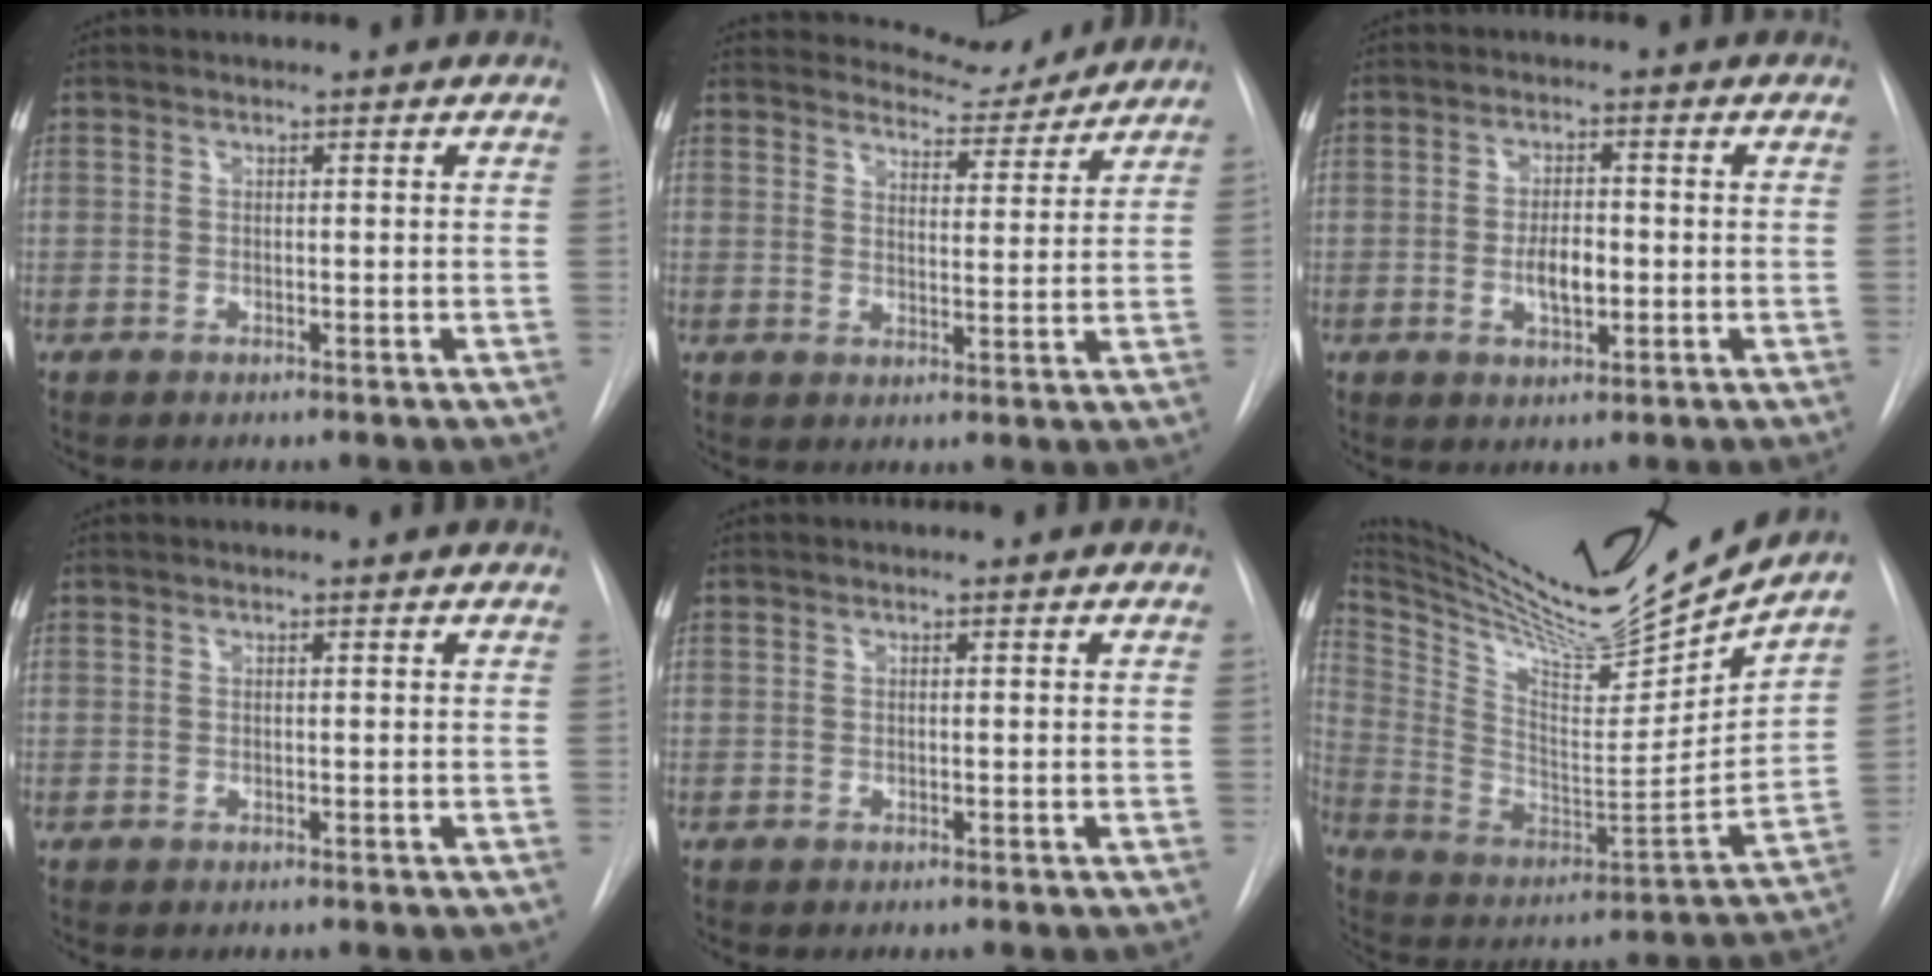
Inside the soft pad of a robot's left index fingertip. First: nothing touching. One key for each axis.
{"total": 6.7, "fx": 6.6, "fy": 1.4, "fz": 0.1, "tx": 0.001, "ty": -0.014, "tz": 0.088}
{"total": 4.3, "fx": -1.5, "fy": 1.7, "fz": 3.7, "tx": -0.062, "ty": -0.006, "tz": -0.020}
{"total": 0.6, "fx": 0.5, "fy": -0.1, "fz": 0.4, "tx": -0.007, "ty": 0.006, "tz": 0.005}
{"total": 0.0}
{"total": 24.9, "fx": 22.6, "fy": 1.3, "fz": 10.6, "tx": -0.199, "ty": -0.070, "tz": 0.357}